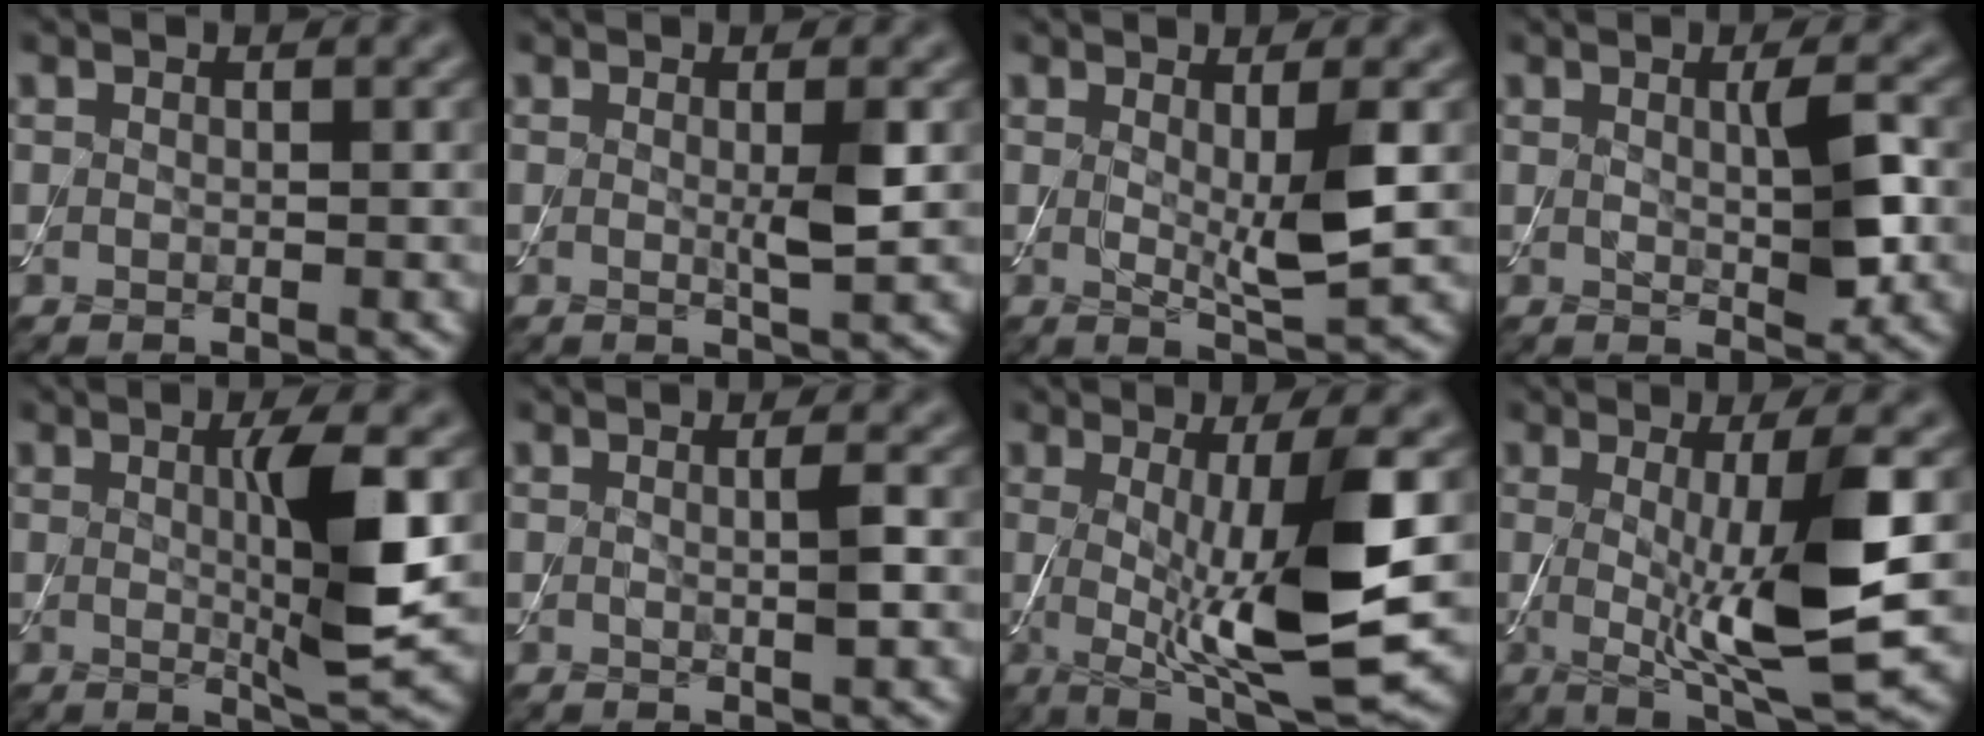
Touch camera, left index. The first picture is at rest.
{"total": 2.1, "force": [0.1, 0.2, 2.0], "torque": [-0.039, -0.004, -0.001]}
{"total": 3.5, "force": [0.4, 0.5, 3.5], "torque": [-0.060, -0.012, 0.012]}
{"total": 3.0, "force": [0.5, 0.5, 2.9], "torque": [-0.049, -0.004, 0.008]}
{"total": 6.0, "force": [0.5, 0.8, 5.9], "torque": [-0.101, -0.007, 0.010]}
{"total": 1.6, "force": [0.1, 0.2, 1.6], "torque": [-0.029, -0.002, -0.002]}
{"total": 11.0, "force": [-0.4, 2.3, 10.8], "torque": [-0.176, -0.015, 0.004]}
{"total": 9.0, "force": [-0.1, 1.7, 8.9], "torque": [-0.136, -0.016, 0.008]}